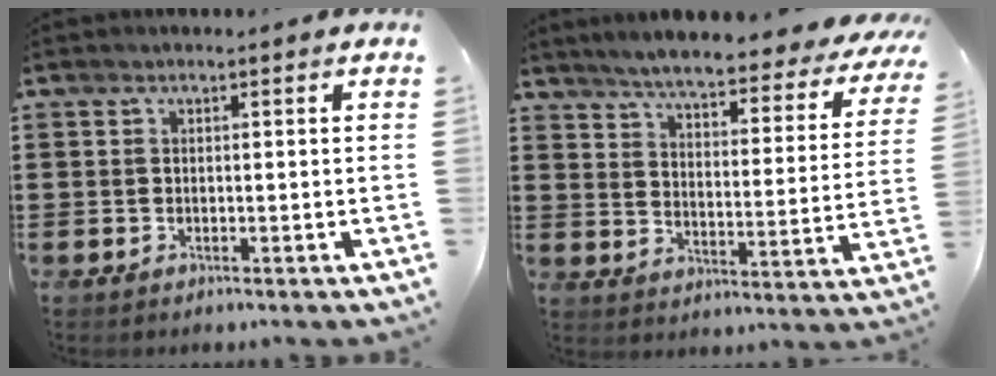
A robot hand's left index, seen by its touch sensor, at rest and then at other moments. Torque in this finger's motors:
{"motor_torque": [2.14, 0.00, 1.05, 0.21]}